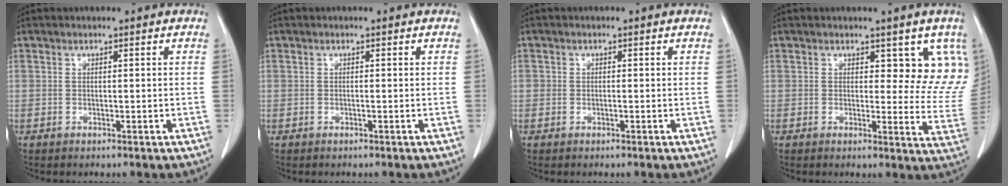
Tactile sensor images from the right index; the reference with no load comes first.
{"total": 0.0}
{"total": 0.8, "force": [-0.1, 0.7, 0.5], "torque": [-0.006, 0.005, -0.001]}
{"total": 8.5, "force": [5.3, 4.5, 4.9], "torque": [-0.024, -0.019, 0.047]}